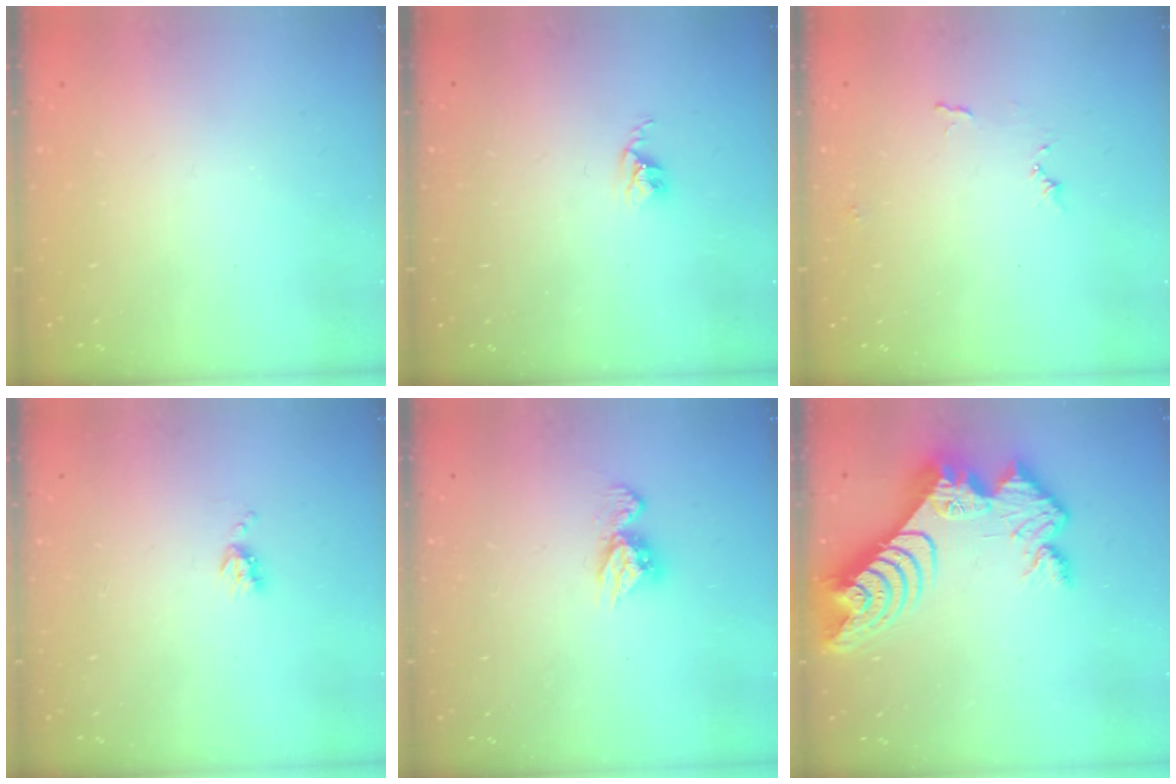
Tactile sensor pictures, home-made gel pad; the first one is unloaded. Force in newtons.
{"total": 2.6, "press": 2.6, "slide": 0.4}
{"total": 5.9, "press": 5.9, "slide": 0.4}
{"total": 5.8, "press": 5.7, "slide": 0.8}
{"total": 7.8, "press": 7.8, "slide": 0.6}
{"total": 17.2, "press": 17.2, "slide": 1.2}